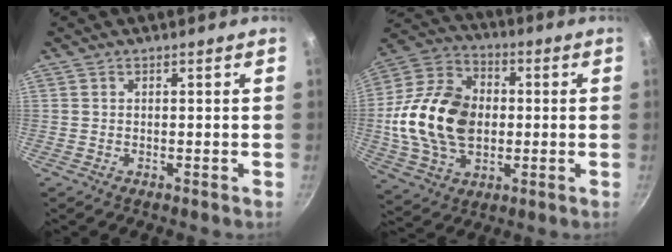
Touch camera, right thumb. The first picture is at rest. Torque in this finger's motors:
{"motor_torque": [0.88, 1.65, 1.56, -0.39, 0.20]}